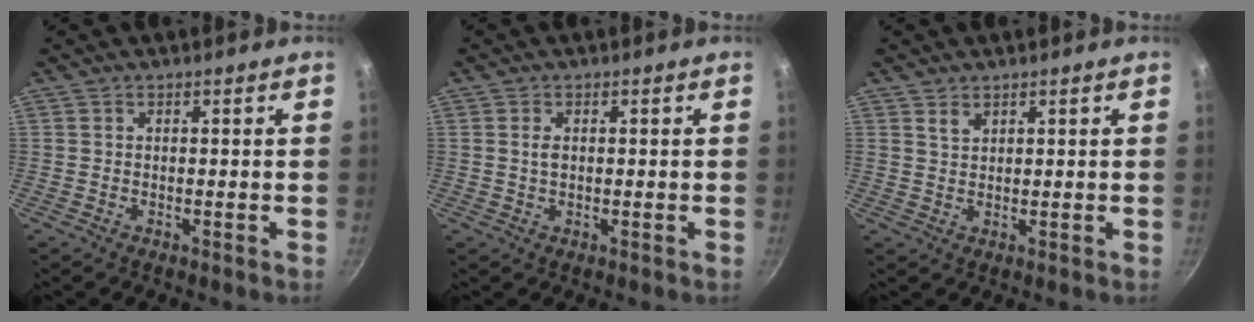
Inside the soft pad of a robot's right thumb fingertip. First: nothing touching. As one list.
[{"total": 1.6, "force": [0.3, 1.0, 1.3], "torque": [-0.024, -0.002, 0.006]}, {"total": 1.8, "force": [1.4, 0.8, 0.7], "torque": [-0.005, -0.011, 0.028]}]